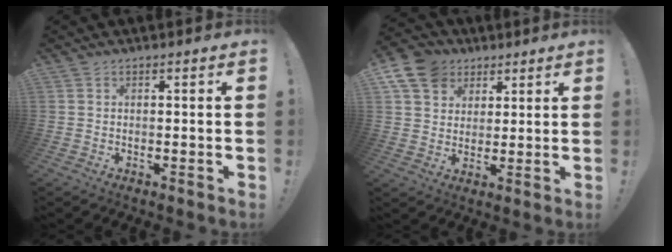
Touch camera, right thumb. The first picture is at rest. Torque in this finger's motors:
{"motor_torque": [0.18, 0.18, 0.24, -0.06, 0.10]}